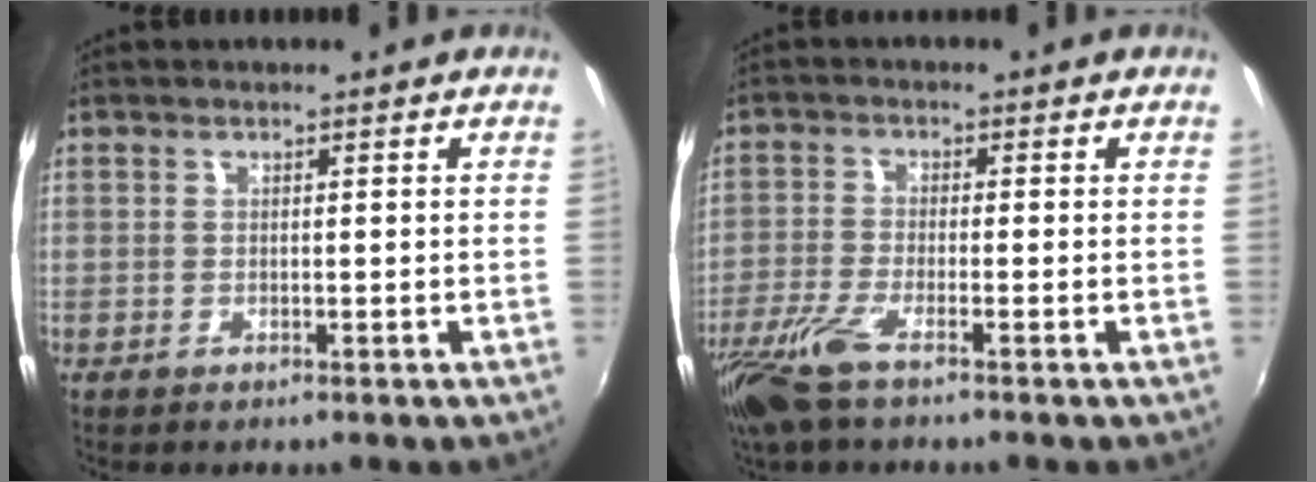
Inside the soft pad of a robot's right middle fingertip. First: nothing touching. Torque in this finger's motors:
{"motor_torque": [0.99, -0.94, 0.31, 0.12]}